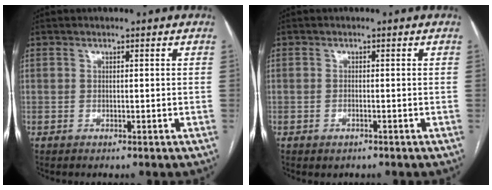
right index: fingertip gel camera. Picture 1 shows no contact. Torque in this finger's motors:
{"motor_torque": [0.34, -0.14, 0.04, 0.00]}